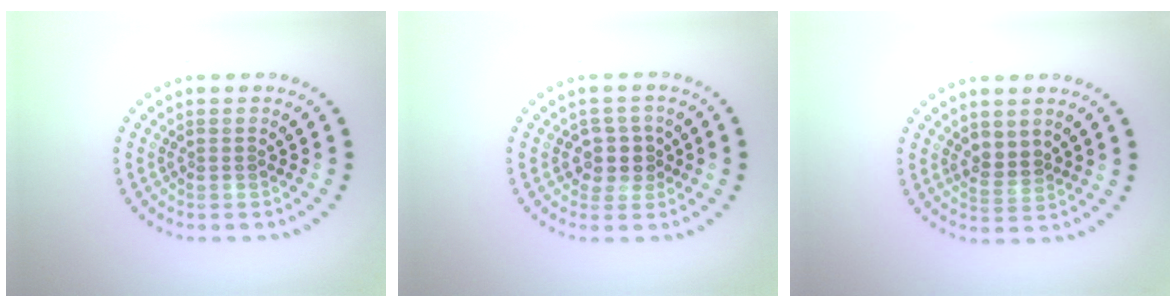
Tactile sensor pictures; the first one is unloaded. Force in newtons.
{"total": 2.6, "press": 2.2, "slide": 1.3}
{"total": 1.9, "press": 1.7, "slide": 0.9}